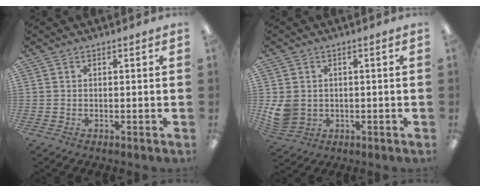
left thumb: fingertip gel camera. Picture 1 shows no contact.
{"total": 6.0, "force": [-0.1, 5.3, 2.6], "torque": [-0.063, 0.006, 0.002]}